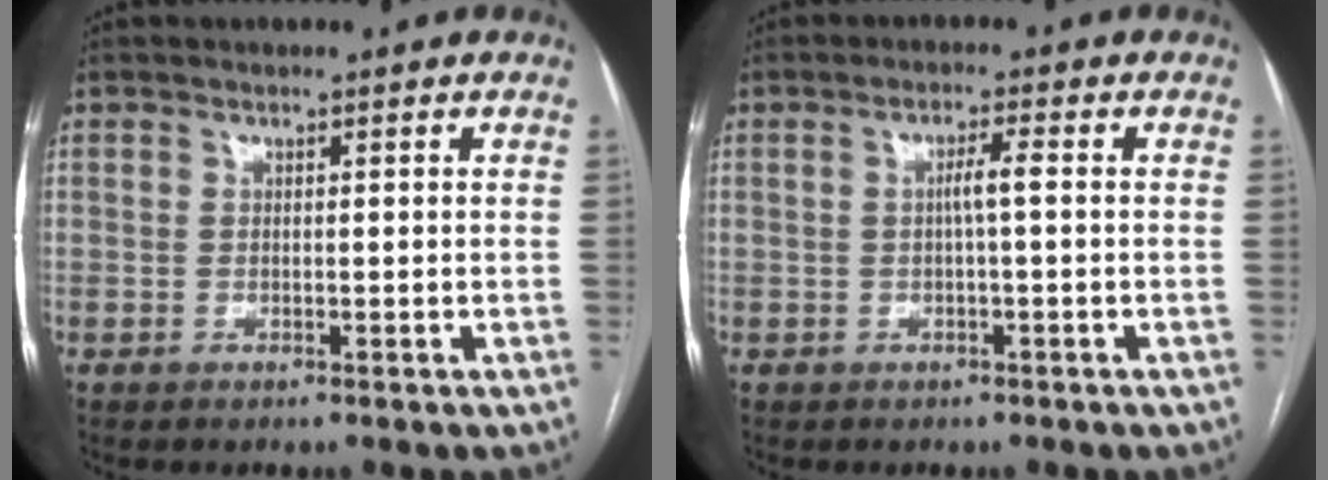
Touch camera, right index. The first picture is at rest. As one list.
[{"total": 2.4, "force": [-0.1, 0.0, 2.4], "torque": [-0.041, 0.004, -0.001]}]